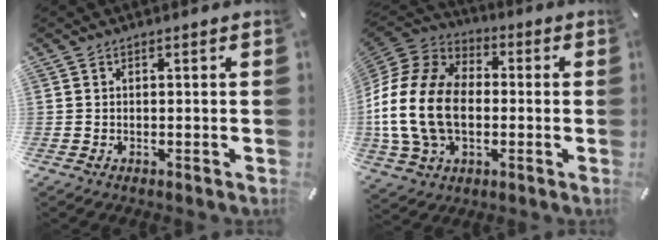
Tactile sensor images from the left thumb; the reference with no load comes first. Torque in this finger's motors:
{"motor_torque": [1.44, 2.53, 2.77, 0.00, 0.84]}